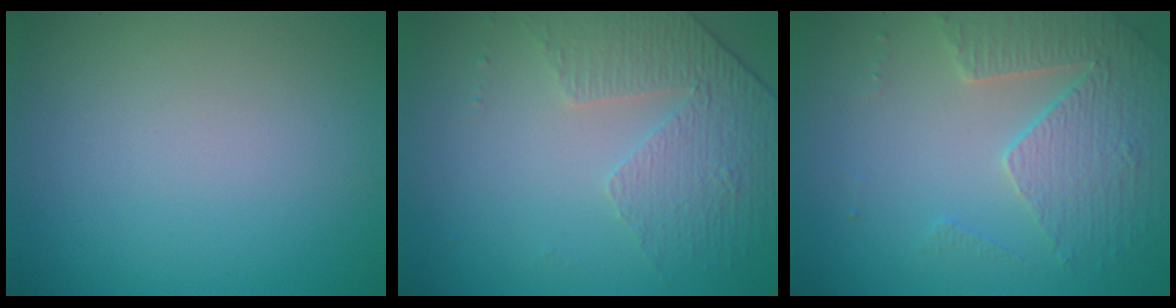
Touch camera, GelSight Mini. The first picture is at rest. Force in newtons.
{"total": 4.6, "press": 3.0, "slide": 3.5}
{"total": 3.6, "press": 3.5, "slide": 1.1}